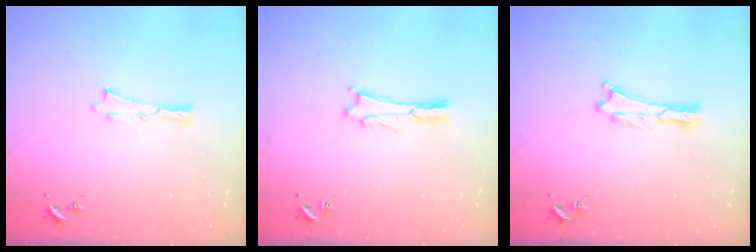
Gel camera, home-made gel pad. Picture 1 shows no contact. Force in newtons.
{"total": 1.6, "press": 1.6, "slide": 0.2}
{"total": 0.0}